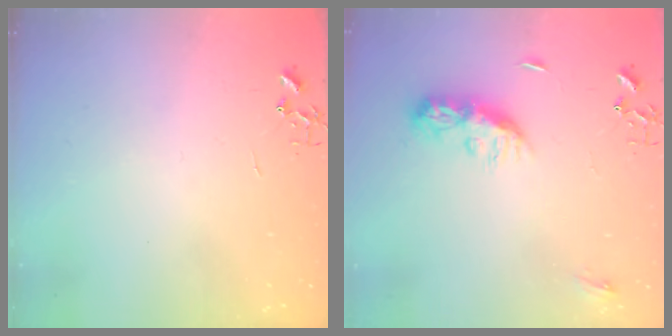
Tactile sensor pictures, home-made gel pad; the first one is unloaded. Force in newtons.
{"total": 8.7, "press": 8.7, "slide": 0.4}